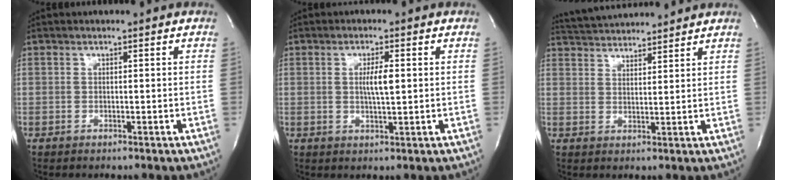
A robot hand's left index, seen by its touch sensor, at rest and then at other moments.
{"total": 3.5, "force": [0.4, 0.4, 3.5], "torque": [-0.064, -0.003, 0.008]}
{"total": 8.9, "force": [8.6, 0.7, 2.0], "torque": [-0.046, 0.023, 0.135]}